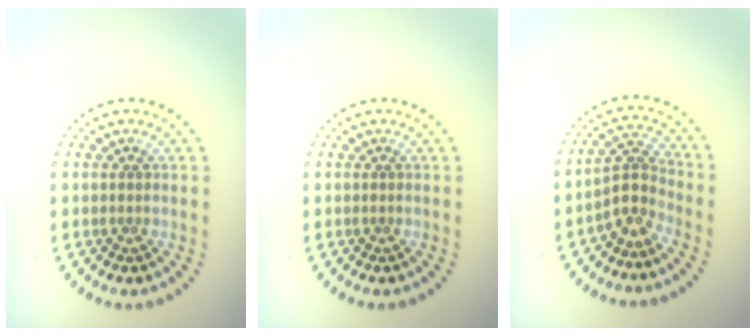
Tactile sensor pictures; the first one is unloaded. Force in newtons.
{"total": 0.0}
{"total": 2.9, "press": 2.2, "slide": 1.9}